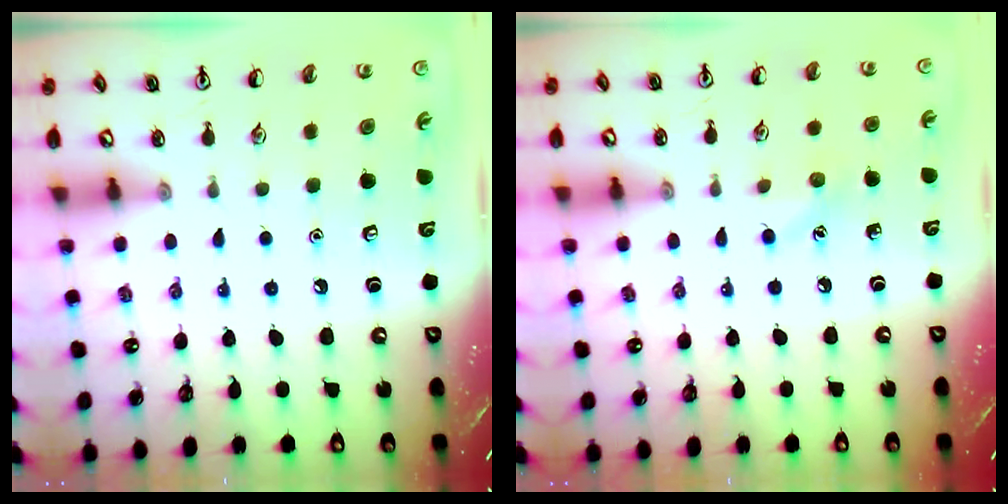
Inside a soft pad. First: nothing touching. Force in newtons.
{"total": 5.9, "press": 5.7, "slide": 1.7}